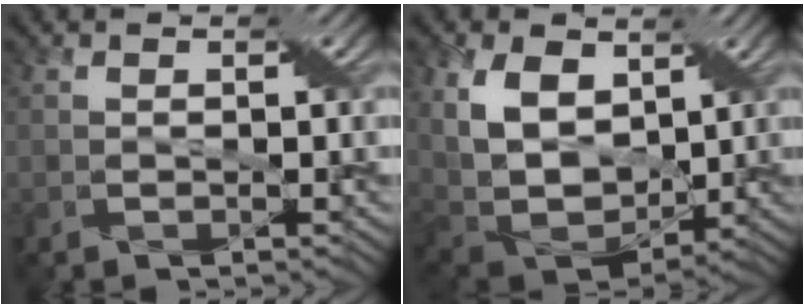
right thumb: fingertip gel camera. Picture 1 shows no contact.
{"total": 11.7, "force": [4.1, 7.5, 8.1], "torque": [-0.202, 0.002, 0.077]}